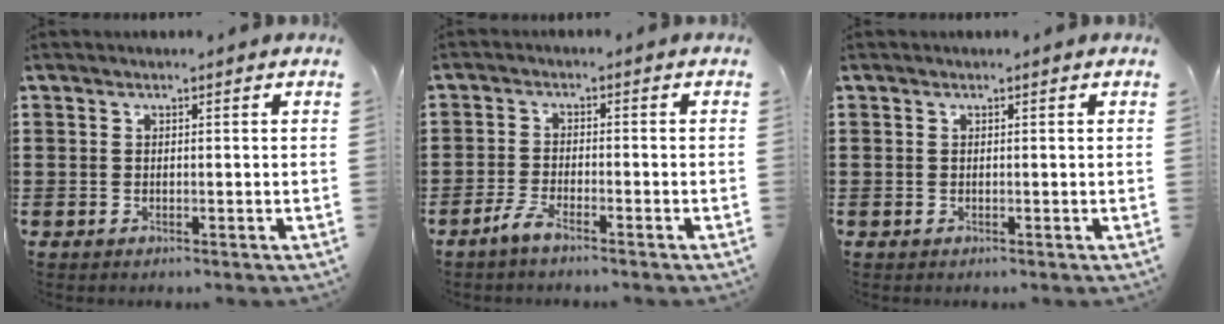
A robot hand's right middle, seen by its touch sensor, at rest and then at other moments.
{"total": 3.2, "force": [-2.5, 0.5, 1.9], "torque": [-0.053, -0.001, -0.056]}
{"total": 0.0}